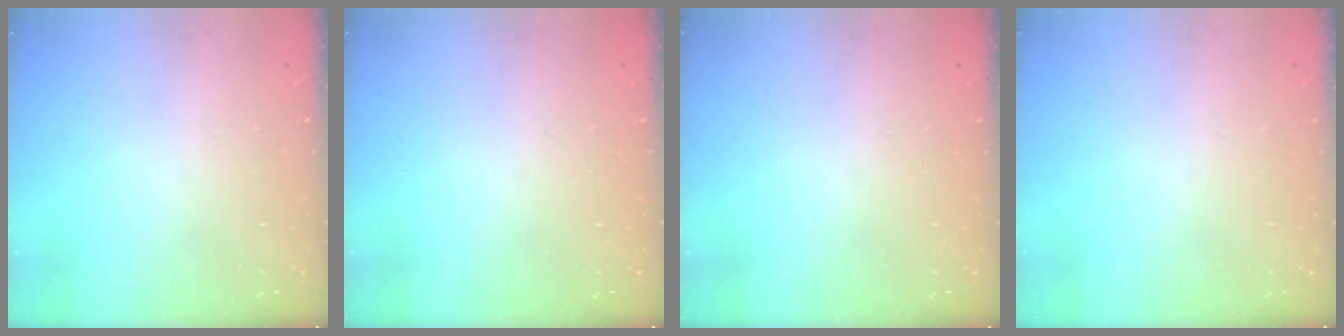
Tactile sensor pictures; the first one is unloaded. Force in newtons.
{"total": 0.0}
{"total": 0.0}
{"total": 0.0}